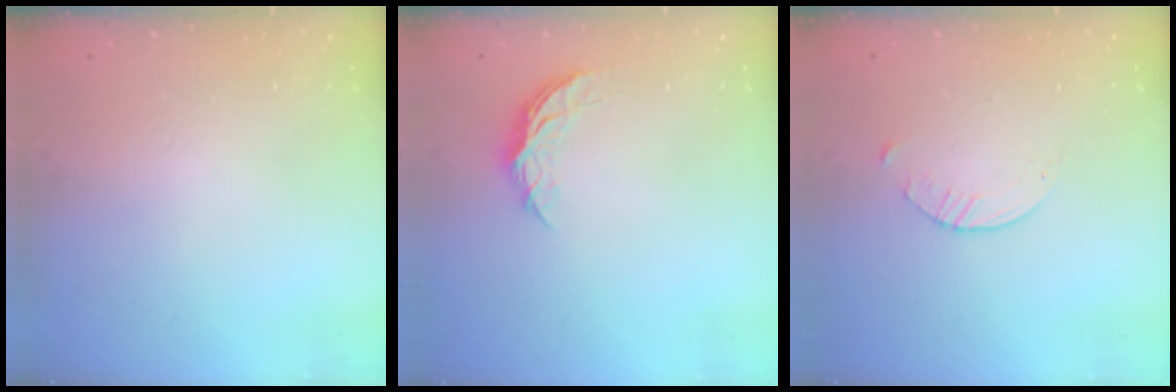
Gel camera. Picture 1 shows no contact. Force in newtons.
{"total": 5.2, "press": 5.1, "slide": 0.5}
{"total": 2.0, "press": 2.0, "slide": 0.3}